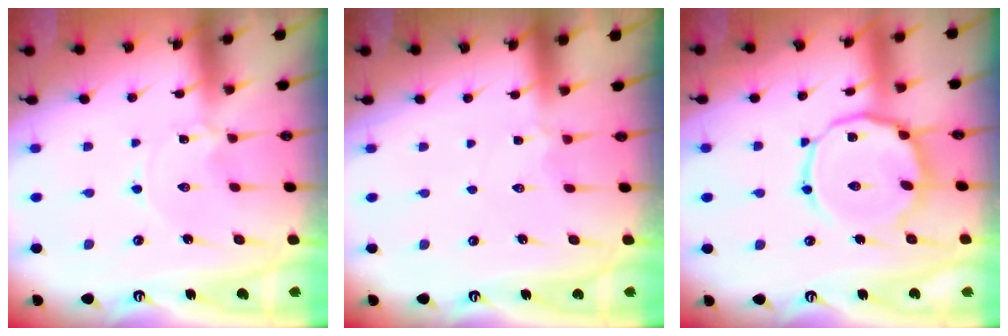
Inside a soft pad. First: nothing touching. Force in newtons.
{"total": 1.9, "press": 1.8, "slide": 0.5}
{"total": 13.8, "press": 13.8, "slide": 1.3}